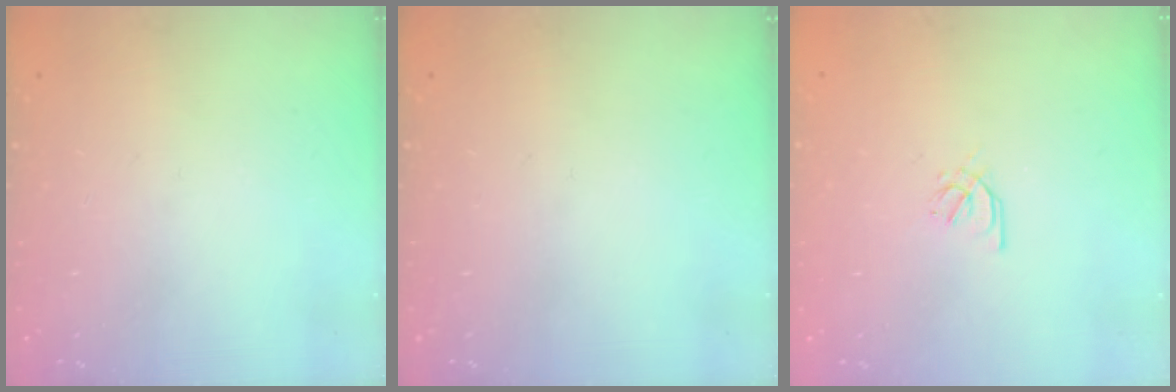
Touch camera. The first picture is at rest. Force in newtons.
{"total": 0.0}
{"total": 2.6, "press": 2.5, "slide": 0.7}